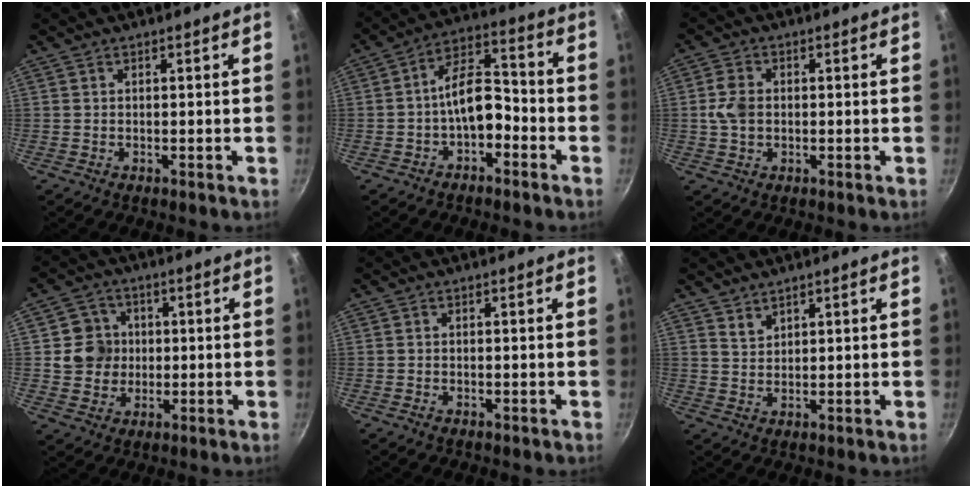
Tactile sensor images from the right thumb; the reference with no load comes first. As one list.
[{"total": 9.4, "force": [-3.3, 5.3, 7.1], "torque": [-0.091, 0.060, -0.060]}, {"total": 4.7, "force": [0.0, 3.5, 3.2], "torque": [-0.058, 0.005, -0.004]}, {"total": 7.5, "force": [0.6, 7.2, 2.0], "torque": [0.006, 0.007, 0.006]}, {"total": 0.7, "force": [-0.5, 0.4, 0.3], "torque": [-0.009, 0.001, -0.011]}, {"total": 2.3, "force": [1.9, 1.0, 0.6], "torque": [-0.005, -0.007, 0.040]}]